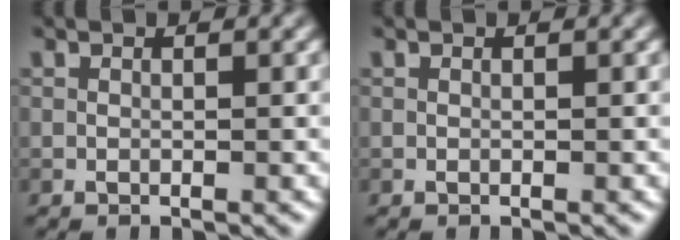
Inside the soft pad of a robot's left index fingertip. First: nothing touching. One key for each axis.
{"total": 0.0}